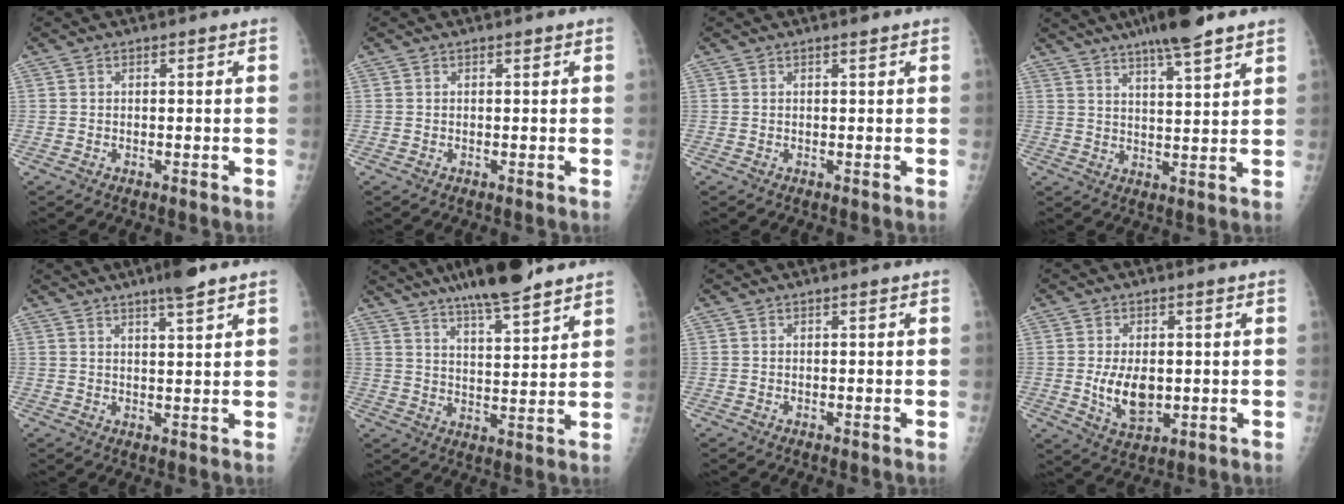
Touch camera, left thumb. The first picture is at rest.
{"total": 0.0}
{"total": 0.6, "force": [0.5, 0.1, 0.4], "torque": [-0.007, -0.002, 0.008]}
{"total": 10.3, "force": [7.6, 1.2, 6.8], "torque": [-0.102, -0.026, 0.123]}
{"total": 5.2, "force": [3.8, 0.4, 3.6], "torque": [-0.055, -0.016, 0.061]}
{"total": 14.2, "force": [11.1, 2.5, 8.4], "torque": [-0.118, -0.046, 0.181]}
{"total": 0.0}
{"total": 7.3, "force": [-0.3, 4.3, 5.9], "torque": [-0.093, -0.013, 0.006]}